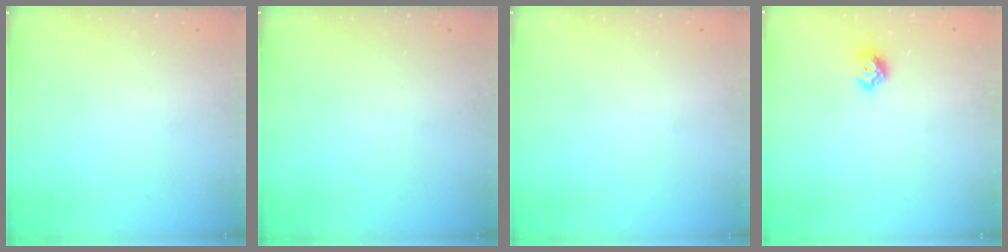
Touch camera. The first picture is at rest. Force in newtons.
{"total": 0.0}
{"total": 0.0}
{"total": 7.3, "press": 7.3, "slide": 0.3}